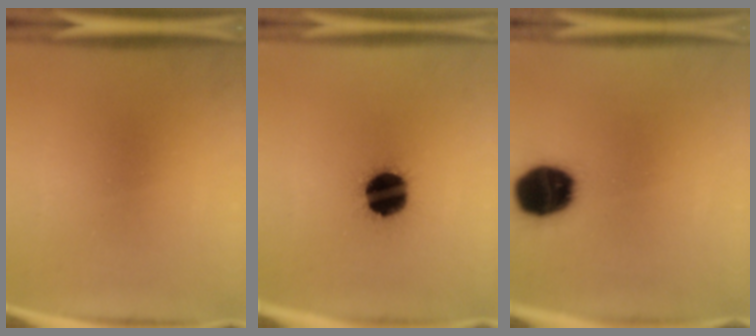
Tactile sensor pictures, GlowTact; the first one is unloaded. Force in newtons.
{"total": 16.3}
{"total": 16.1}